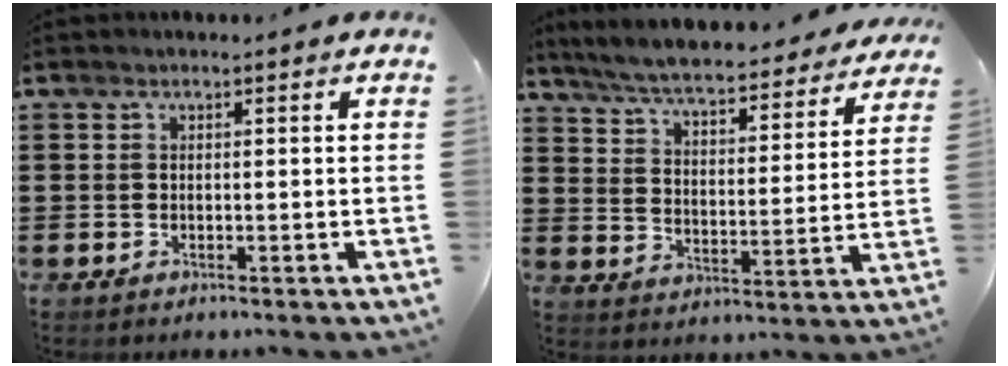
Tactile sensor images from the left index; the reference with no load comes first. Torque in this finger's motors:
{"motor_torque": [2.14, 0.00, 1.05, 0.21]}